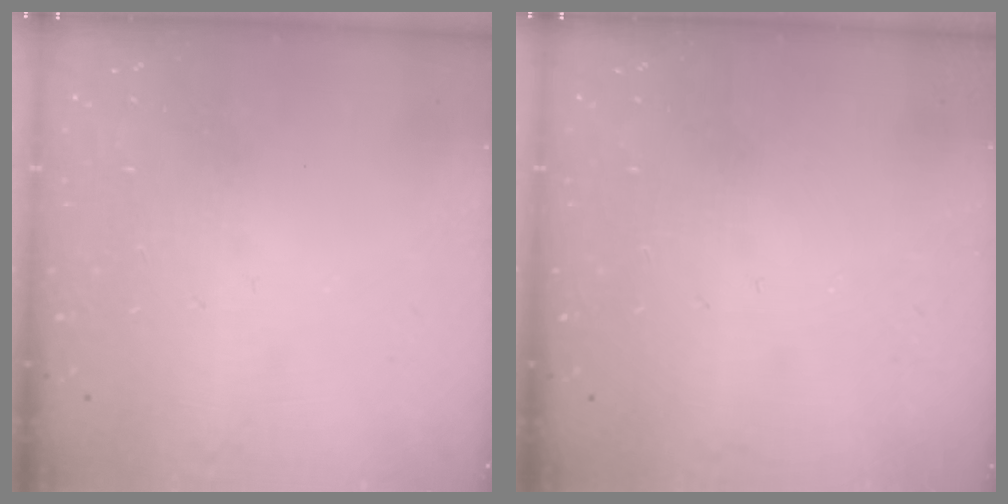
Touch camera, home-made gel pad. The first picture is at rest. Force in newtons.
{"total": 0.0}